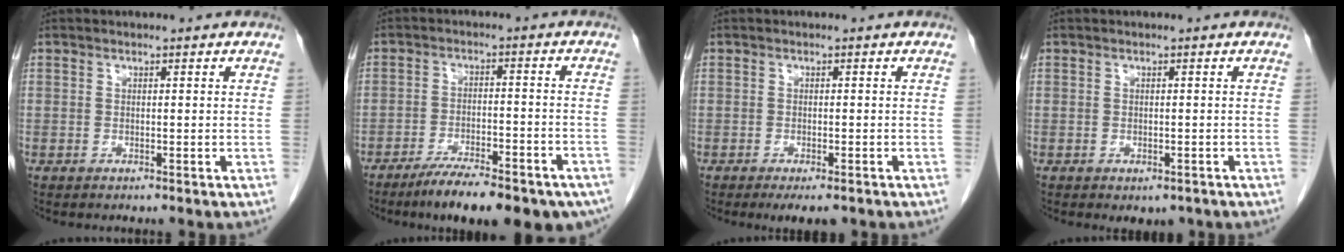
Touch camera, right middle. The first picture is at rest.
{"total": 16.6, "force": [-12.8, 4.0, 9.9], "torque": [-0.100, 0.004, -0.181]}
{"total": 4.0, "force": [-2.8, 1.3, 2.5], "torque": [-0.029, -0.006, -0.038]}
{"total": 2.2, "force": [-1.4, 1.3, 1.1], "torque": [-0.006, -0.002, -0.010]}